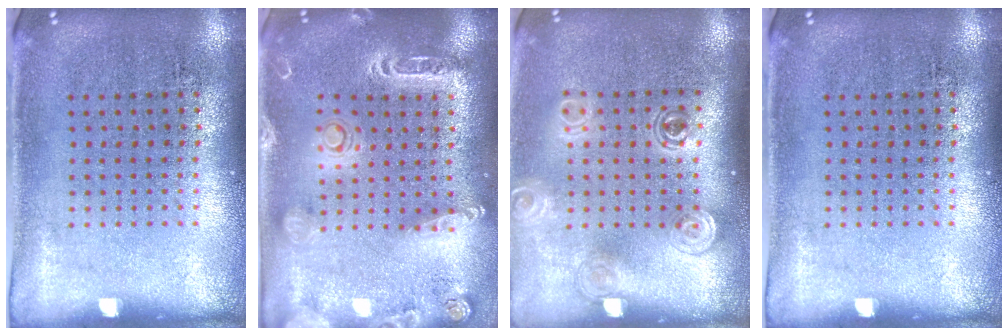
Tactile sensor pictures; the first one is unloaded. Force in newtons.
{"total": 2.0, "press": 1.9, "slide": 0.6}
{"total": 1.5, "press": 1.3, "slide": 0.8}
{"total": 0.0}